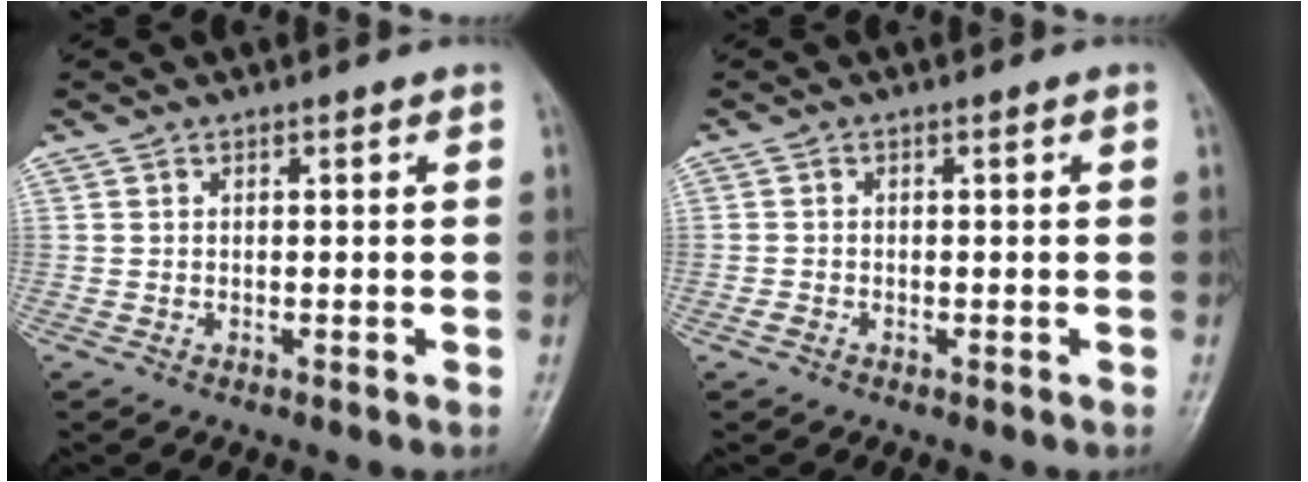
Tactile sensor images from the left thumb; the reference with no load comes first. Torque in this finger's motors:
{"motor_torque": [0.05, 0.02, -0.29, 0.09, 0.00]}